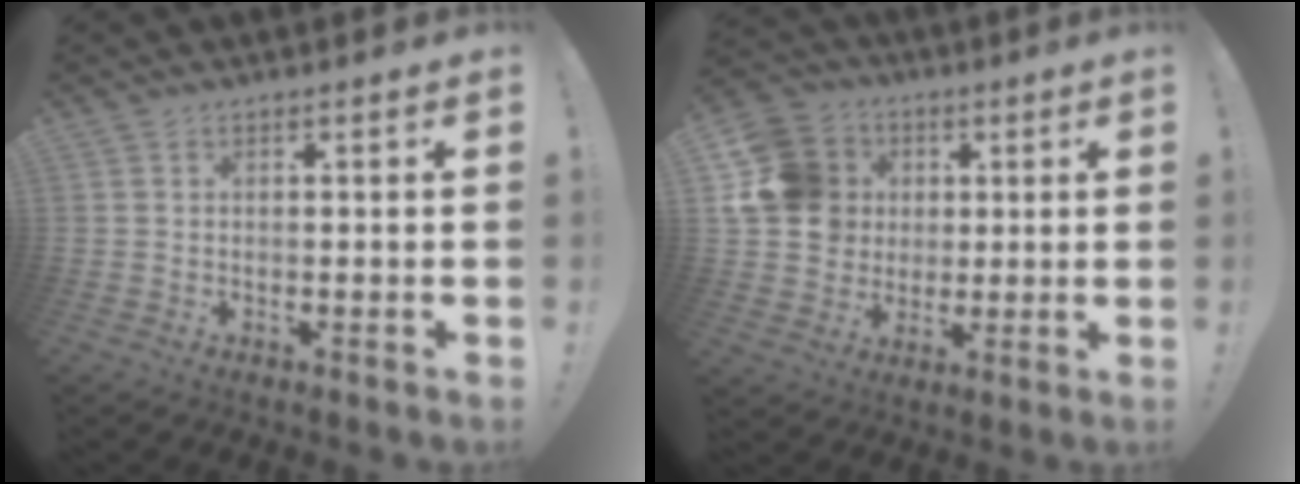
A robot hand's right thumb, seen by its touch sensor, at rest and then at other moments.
{"total": 16.3, "force": [3.3, 14.5, 6.7], "torque": [-0.106, 0.000, 0.076]}